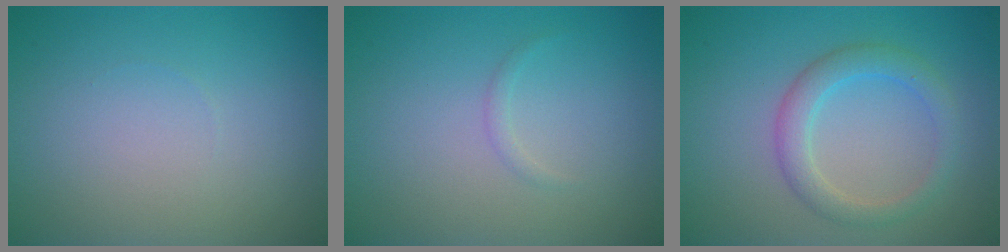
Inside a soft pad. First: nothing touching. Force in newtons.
{"total": 0.6, "press": 0.6, "slide": 0.0}
{"total": 2.9, "press": 2.9, "slide": 0.2}